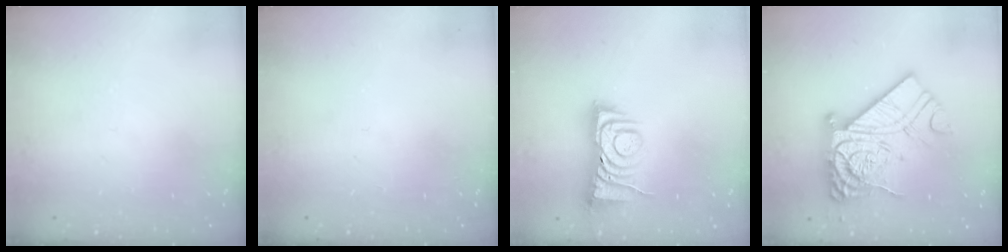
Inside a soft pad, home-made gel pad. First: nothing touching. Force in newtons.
{"total": 0.0}
{"total": 7.3, "press": 7.2, "slide": 0.8}
{"total": 18.8, "press": 18.7, "slide": 1.5}